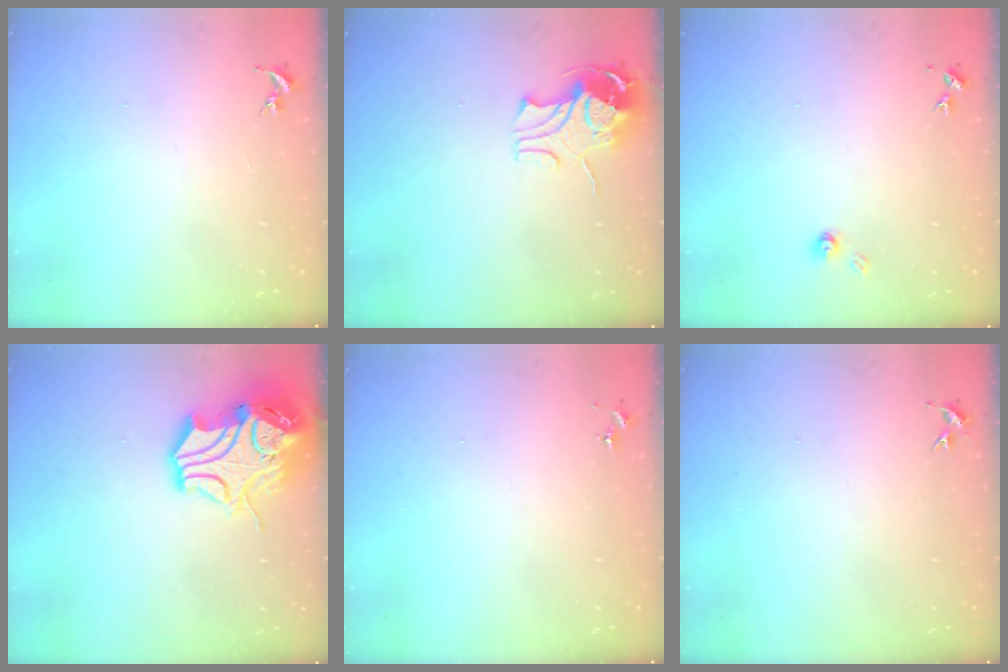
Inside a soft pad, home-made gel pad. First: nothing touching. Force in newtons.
{"total": 10.8, "press": 10.7, "slide": 1.4}
{"total": 3.3, "press": 3.3, "slide": 0.2}
{"total": 17.1, "press": 16.9, "slide": 2.6}
{"total": 0.0}
{"total": 4.2, "press": 4.2, "slide": 0.5}